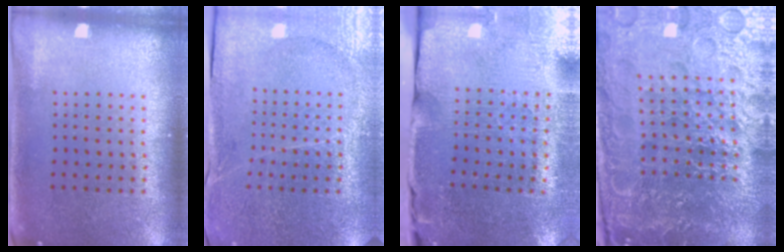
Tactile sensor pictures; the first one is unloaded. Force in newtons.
{"total": 3.7, "press": 3.5, "slide": 1.0}
{"total": 3.7, "press": 3.6, "slide": 1.1}
{"total": 6.8, "press": 6.0, "slide": 3.3}